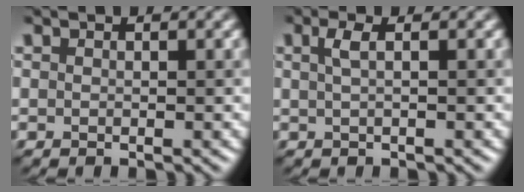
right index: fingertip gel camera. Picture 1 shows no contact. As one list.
[{"total": 1.6, "force": [0.4, 0.5, 1.5], "torque": [-0.023, 0.002, 0.006]}]